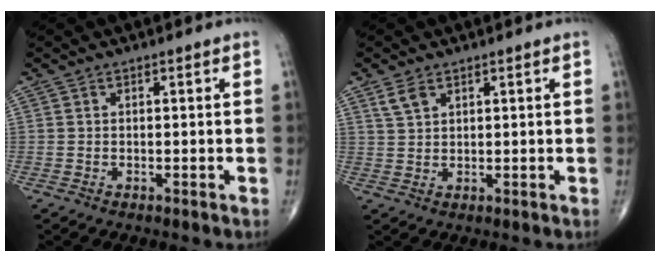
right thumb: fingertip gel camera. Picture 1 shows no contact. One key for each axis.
{"total": 2.8, "fx": 1.9, "fy": 1.5, "fz": 1.6, "tx": -0.031, "ty": -0.003, "tz": 0.045}